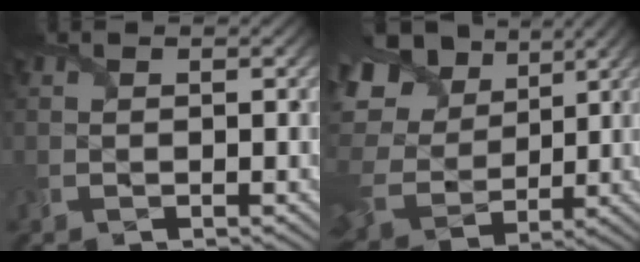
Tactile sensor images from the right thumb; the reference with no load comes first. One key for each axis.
{"total": 15.6, "fx": 5.1, "fy": 10.9, "fz": 9.9, "tx": -0.256, "ty": 0.019, "tz": 0.100}